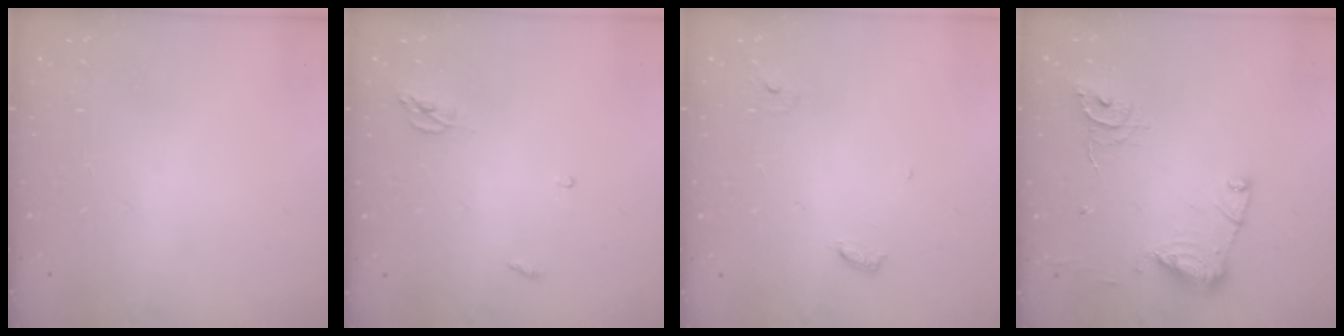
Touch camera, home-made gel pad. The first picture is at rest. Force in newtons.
{"total": 3.6, "press": 3.6, "slide": 0.3}
{"total": 4.0, "press": 4.0, "slide": 0.3}
{"total": 13.7, "press": 13.6, "slide": 1.5}